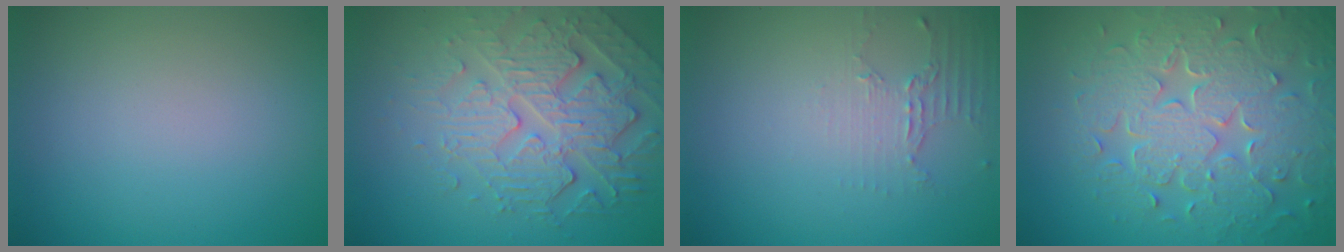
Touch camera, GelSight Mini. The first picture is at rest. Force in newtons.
{"total": 6.0, "press": 4.8, "slide": 3.7}
{"total": 2.0, "press": 1.5, "slide": 1.4}
{"total": 8.7, "press": 6.2, "slide": 6.1}